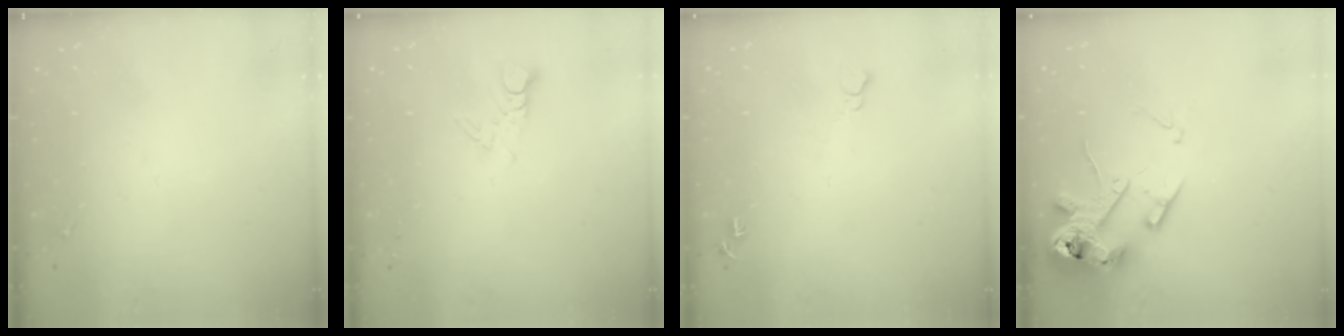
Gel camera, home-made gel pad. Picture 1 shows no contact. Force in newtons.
{"total": 3.9, "press": 3.9, "slide": 0.4}
{"total": 5.7, "press": 5.7, "slide": 0.7}
{"total": 15.6, "press": 15.4, "slide": 2.3}